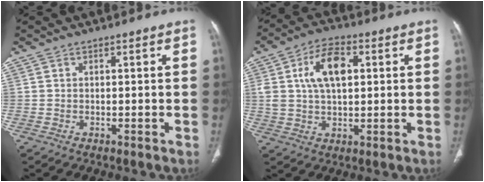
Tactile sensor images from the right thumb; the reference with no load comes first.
{"total": 10.4, "force": [2.5, 5.8, 8.2], "torque": [-0.139, 0.008, 0.043]}